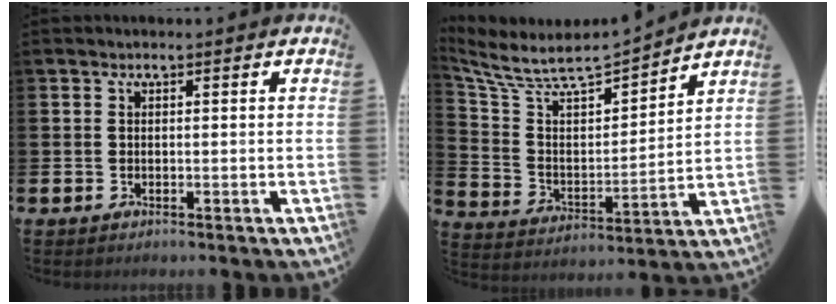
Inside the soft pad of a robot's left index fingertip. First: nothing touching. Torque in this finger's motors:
{"motor_torque": [0.18, -0.55, 0.22, 0.11]}